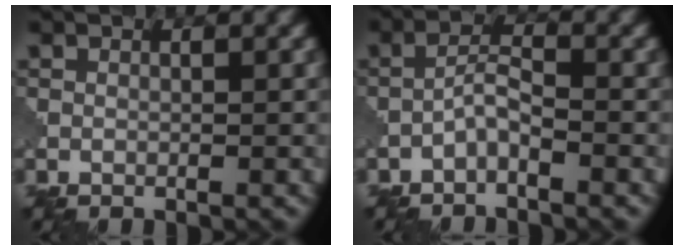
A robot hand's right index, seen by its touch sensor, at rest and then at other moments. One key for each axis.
{"total": 2.0, "fx": -1.5, "fy": 0.4, "fz": 1.3, "tx": -0.028, "ty": 0.008, "tz": -0.032}